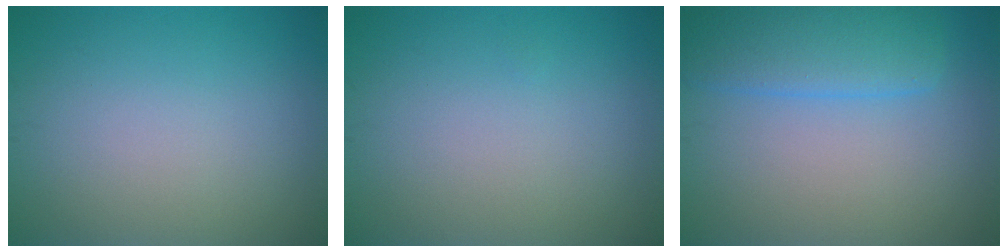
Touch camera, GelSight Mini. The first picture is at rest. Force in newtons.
{"total": 0.0}
{"total": 4.7, "press": 4.6, "slide": 0.3}